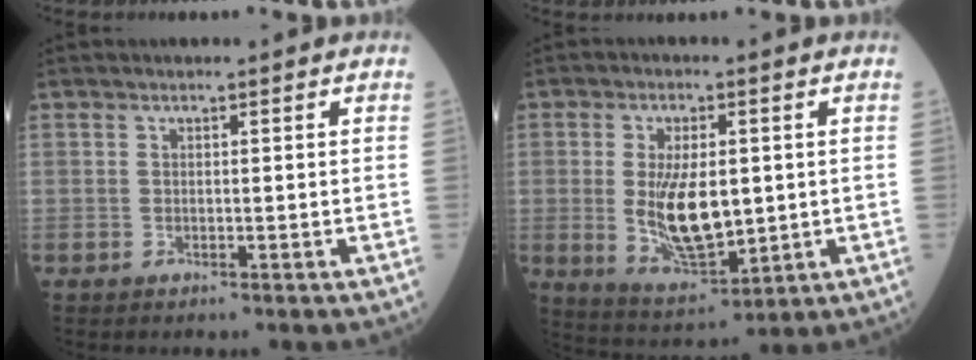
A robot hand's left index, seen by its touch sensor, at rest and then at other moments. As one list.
[{"total": 10.8, "force": [-0.1, 4.4, 9.8], "torque": [-0.190, -0.013, 0.011]}]